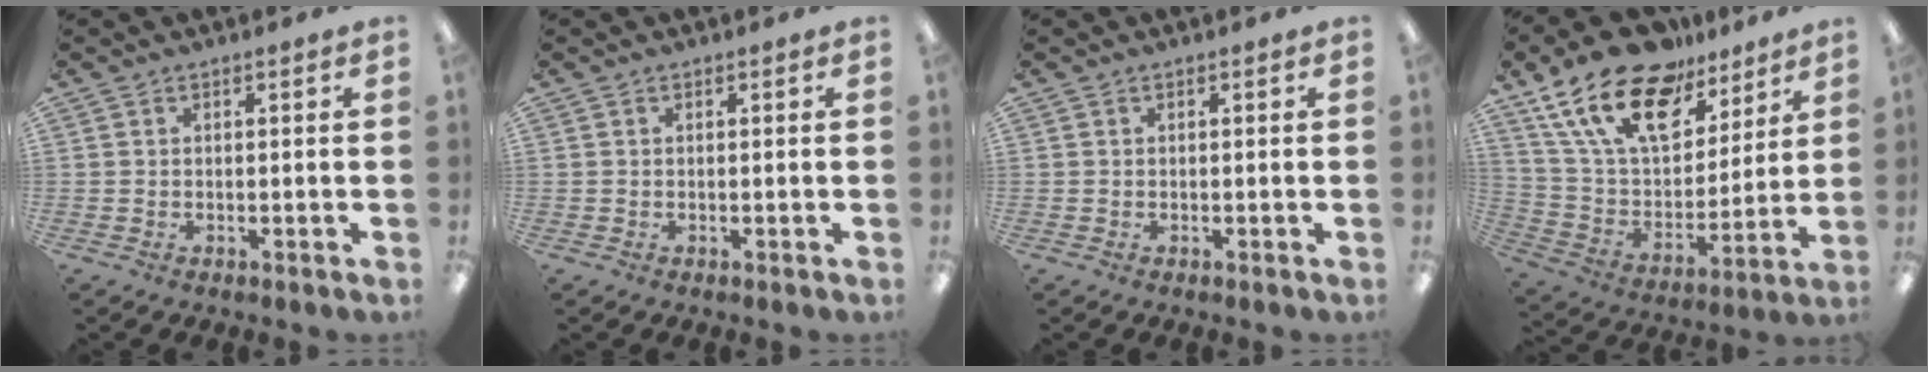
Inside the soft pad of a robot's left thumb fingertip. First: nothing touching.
{"total": 0.0}
{"total": 0.0}
{"total": 21.0, "force": [13.7, 11.2, 11.3], "torque": [-0.218, -0.074, 0.247]}